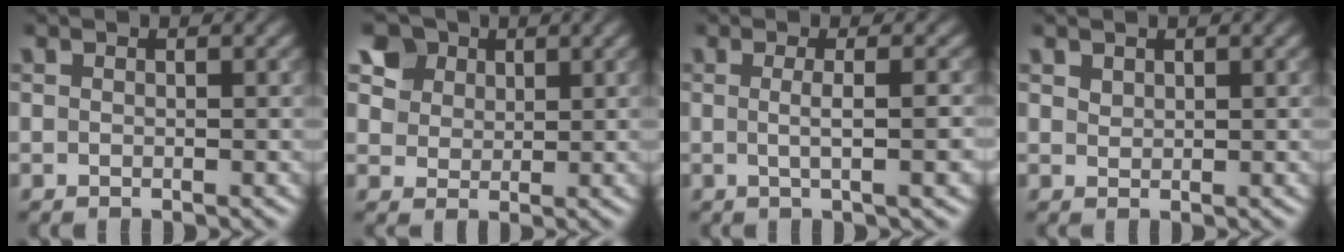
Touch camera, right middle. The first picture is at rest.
{"total": 7.5, "force": [4.4, 5.4, 2.9], "torque": [-0.076, 0.006, 0.072]}
{"total": 3.2, "force": [-0.1, 0.9, 3.1], "torque": [-0.041, -0.001, -0.004]}
{"total": 0.9, "force": [0.7, 0.5, 0.2], "torque": [-0.005, 0.000, 0.016]}